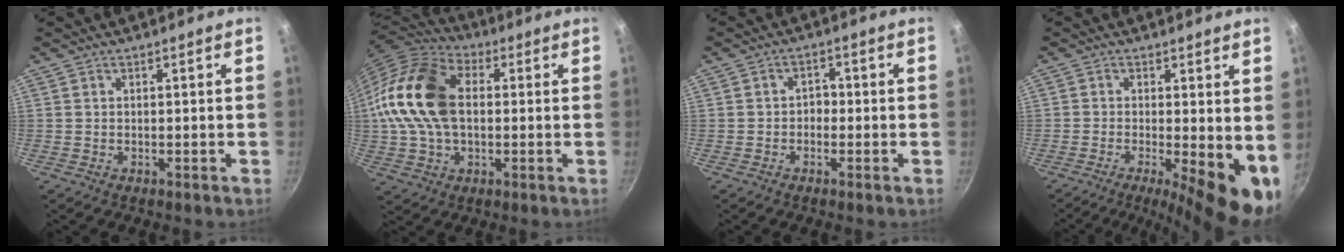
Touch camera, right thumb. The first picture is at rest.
{"total": 18.9, "force": [1.6, 12.7, 13.9], "torque": [-0.261, 0.029, 0.018]}
{"total": 2.2, "force": [-0.8, 1.8, 1.1], "torque": [-0.001, 0.011, -0.015]}
{"total": 11.6, "force": [-2.4, 3.6, 10.8], "torque": [-0.138, -0.008, -0.032]}